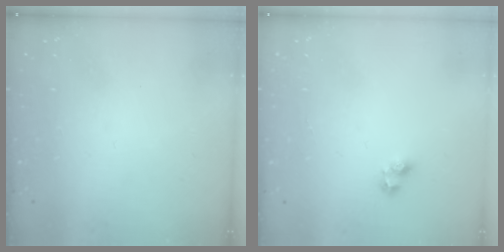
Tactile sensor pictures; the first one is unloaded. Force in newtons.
{"total": 3.5, "press": 3.4, "slide": 0.9}